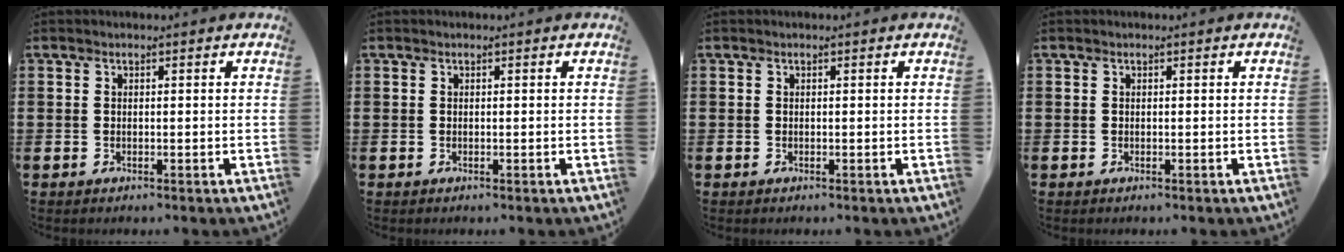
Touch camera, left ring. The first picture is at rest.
{"total": 0.0}
{"total": 0.0}
{"total": 0.0}